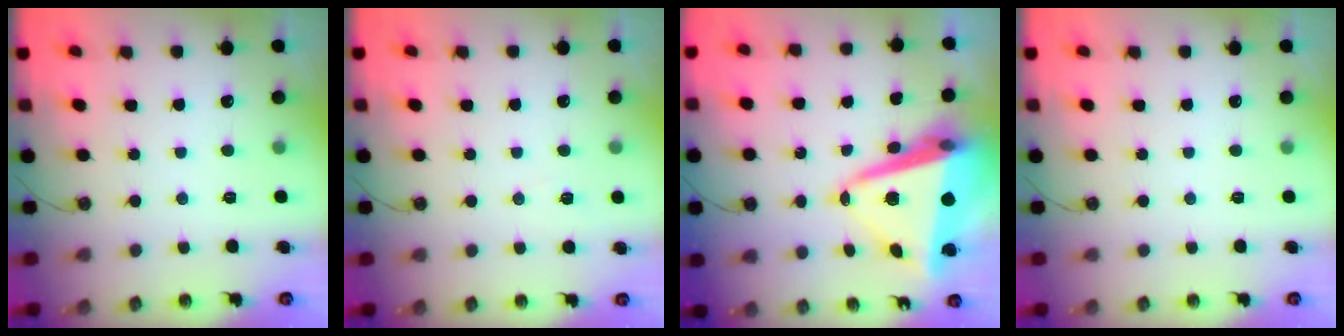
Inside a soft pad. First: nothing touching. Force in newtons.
{"total": 3.3, "press": 2.8, "slide": 1.7}
{"total": 14.6, "press": 14.5, "slide": 2.0}
{"total": 0.0}